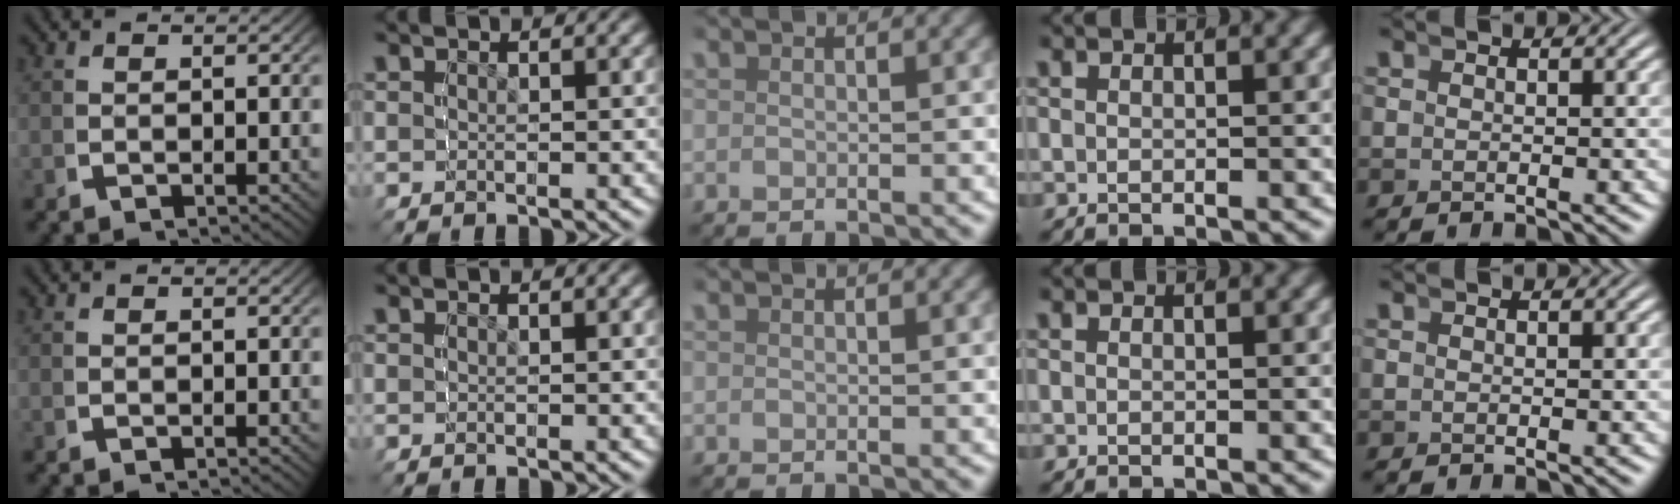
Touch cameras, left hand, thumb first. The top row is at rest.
{}